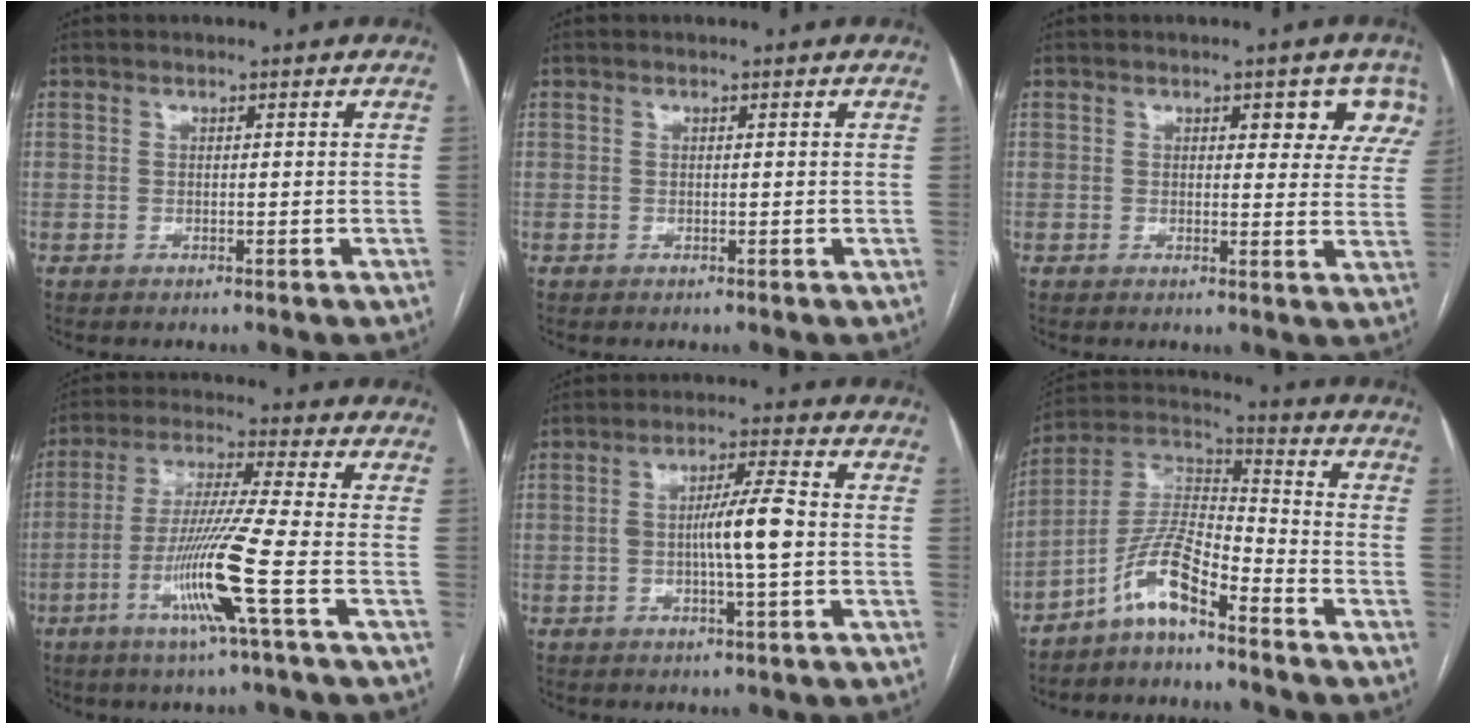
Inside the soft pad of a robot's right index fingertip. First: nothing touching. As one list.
[{"total": 0.0}, {"total": 6.9, "force": [4.1, 3.3, 4.6], "torque": [-0.030, 0.004, 0.034]}, {"total": 11.7, "force": [-4.3, -1.9, 10.7], "torque": [-0.212, -0.019, -0.087]}, {"total": 6.8, "force": [-0.6, 0.2, 6.7], "torque": [-0.120, 0.007, -0.014]}, {"total": 9.2, "force": [-6.3, 1.7, 6.6], "torque": [-0.143, 0.019, -0.127]}]